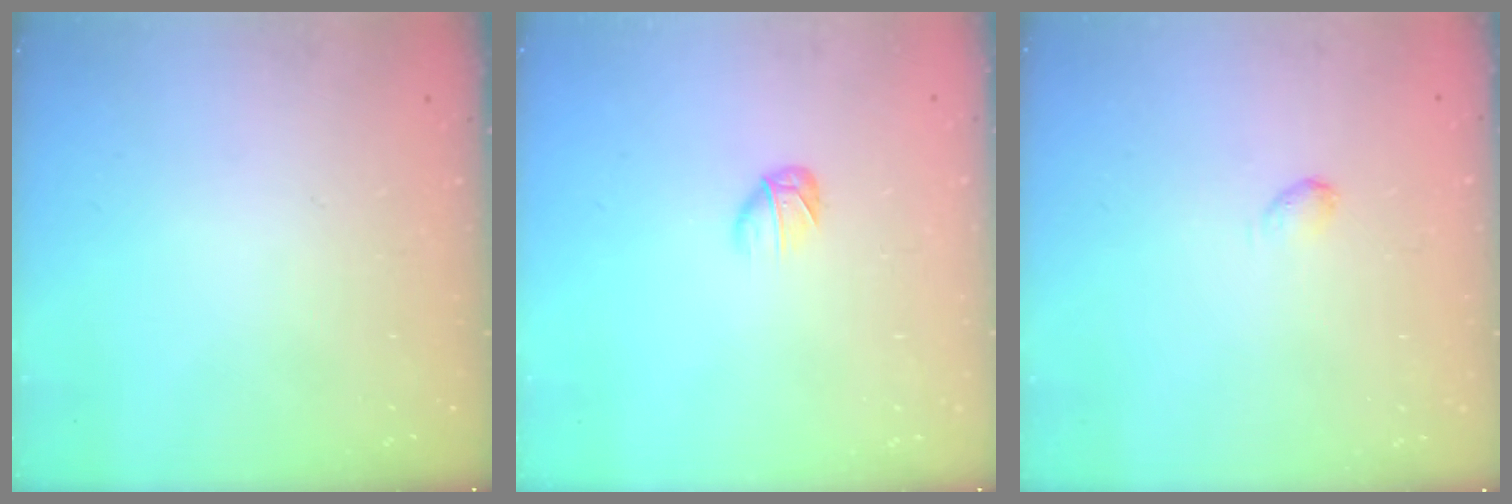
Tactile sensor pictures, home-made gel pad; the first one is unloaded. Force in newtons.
{"total": 3.4, "press": 3.3, "slide": 0.9}
{"total": 2.7, "press": 2.7, "slide": 0.5}